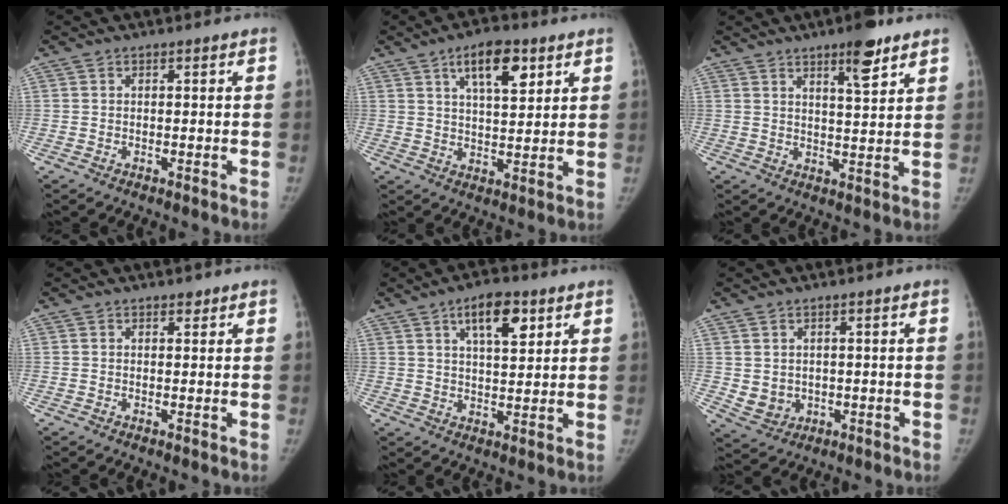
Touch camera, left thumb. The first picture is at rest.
{"total": 9.7, "force": [5.0, 4.0, 7.3], "torque": [-0.099, -0.023, 0.081]}
{"total": 7.6, "force": [4.9, 1.7, 5.5], "torque": [-0.073, -0.030, 0.073]}
{"total": 0.9, "force": [0.7, 0.6, 0.4], "torque": [0.000, -0.004, 0.007]}
{"total": 8.9, "force": [4.5, 3.7, 6.8], "torque": [-0.088, -0.020, 0.070]}
{"total": 4.7, "force": [-0.2, 4.2, 2.1], "torque": [-0.022, -0.003, 0.013]}